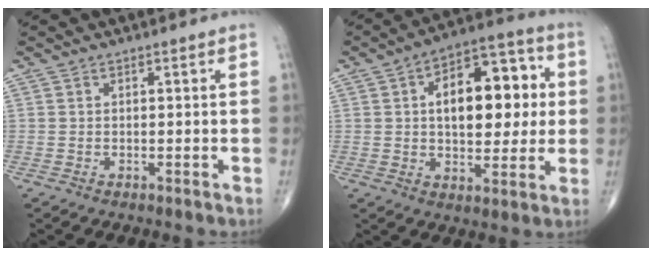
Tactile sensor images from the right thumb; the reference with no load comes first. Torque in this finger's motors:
{"motor_torque": [-0.93, 1.56, 0.90, 0.60, 0.10]}